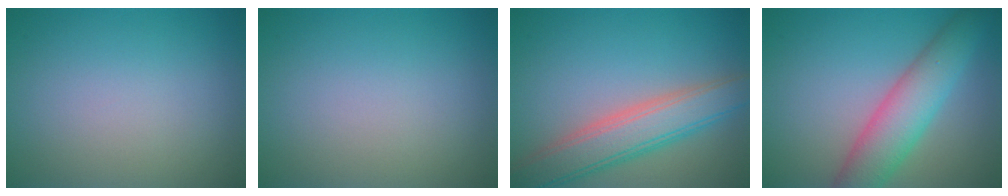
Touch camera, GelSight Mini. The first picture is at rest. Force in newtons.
{"total": 0.0}
{"total": 6.0, "press": 6.0, "slide": 0.4}
{"total": 6.2, "press": 6.2, "slide": 0.2}